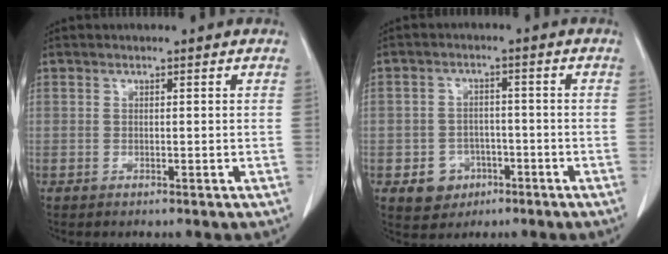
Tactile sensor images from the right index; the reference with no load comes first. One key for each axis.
{"total": 5.2, "fx": -2.2, "fy": 4.5, "fz": 1.2, "tx": -0.016, "ty": 0.010, "tz": -0.025}